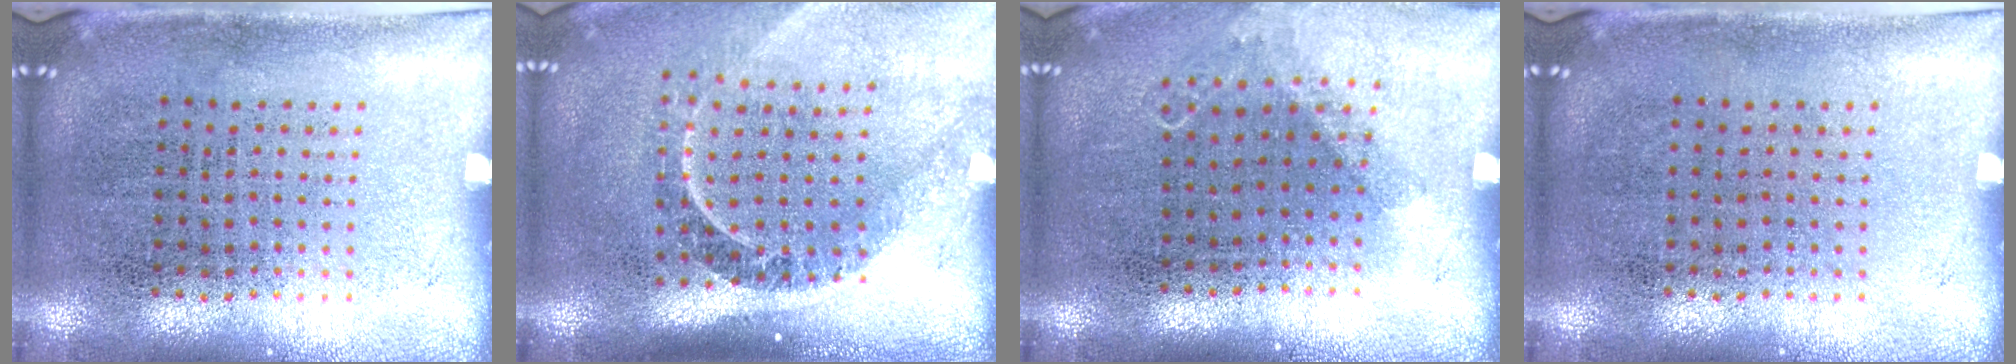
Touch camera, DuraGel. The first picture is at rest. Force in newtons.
{"total": 2.4, "press": 1.7, "slide": 1.7}
{"total": 0.8, "press": 0.8, "slide": 0.3}
{"total": 0.0}